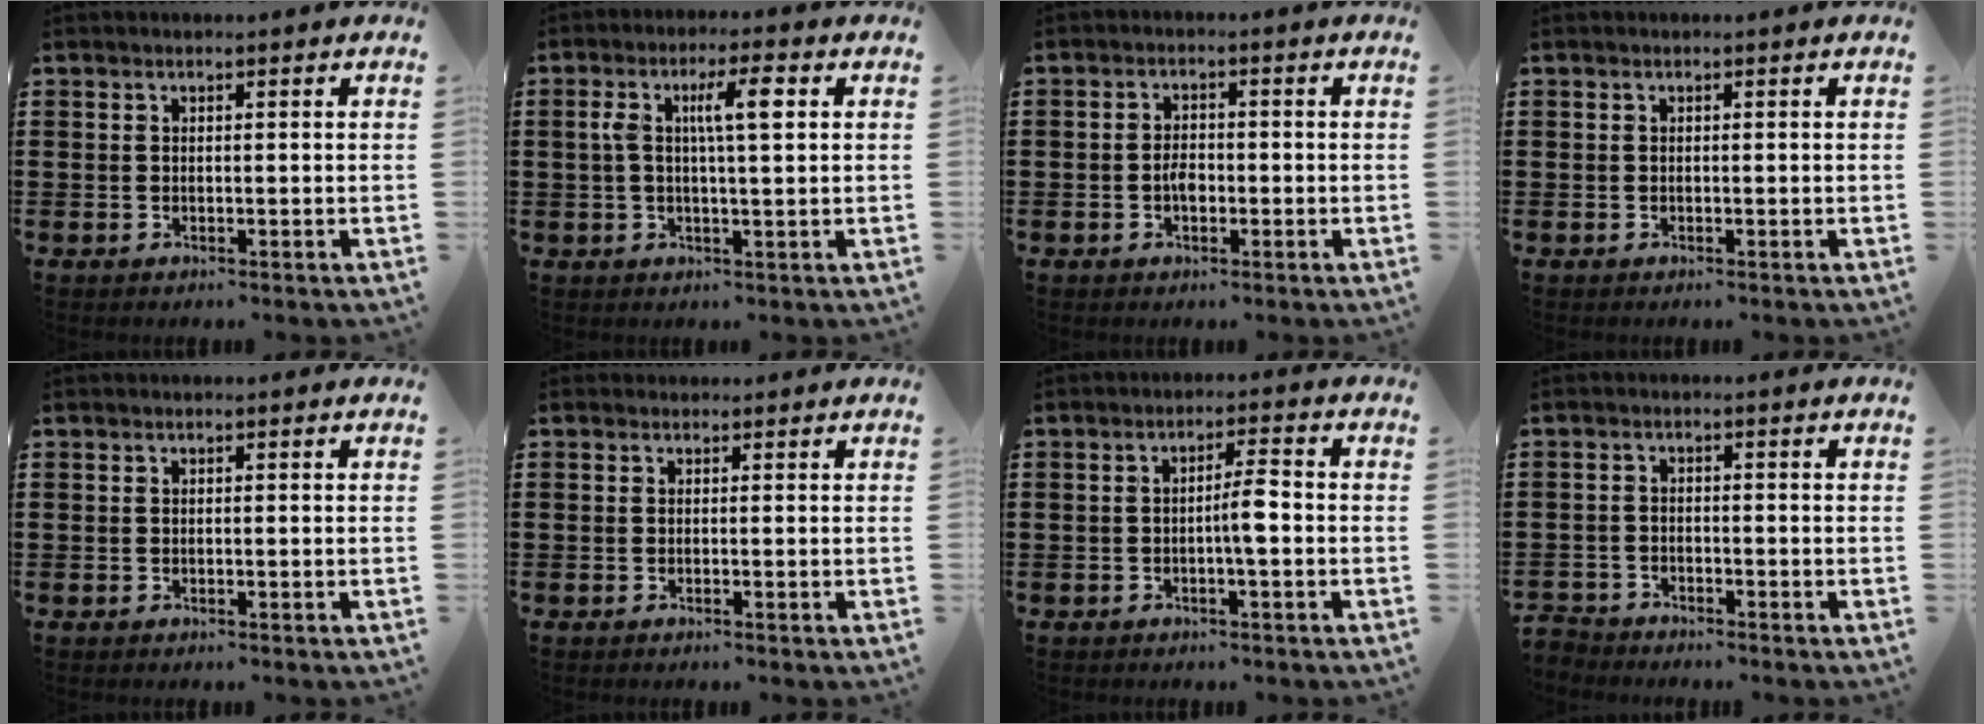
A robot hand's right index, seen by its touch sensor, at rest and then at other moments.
{"total": 6.5, "force": [1.5, 1.6, 6.1], "torque": [-0.115, 0.005, 0.019]}
{"total": 2.4, "force": [-0.7, 1.2, 1.9], "torque": [-0.036, 0.001, -0.012]}
{"total": 0.0}
{"total": 0.0}
{"total": 0.0}
{"total": 3.9, "force": [-0.8, 0.5, 3.8], "torque": [-0.067, 0.003, -0.017]}
{"total": 2.2, "force": [-2.1, 0.4, -0.3], "torque": [-0.003, 0.000, -0.049]}